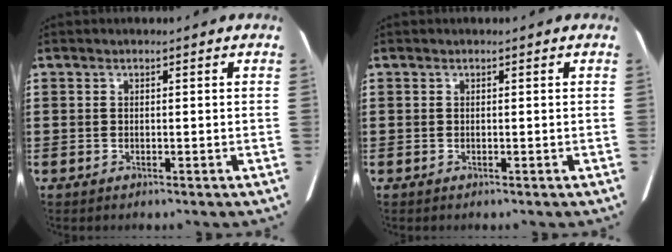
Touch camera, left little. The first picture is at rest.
{"total": 0.0}